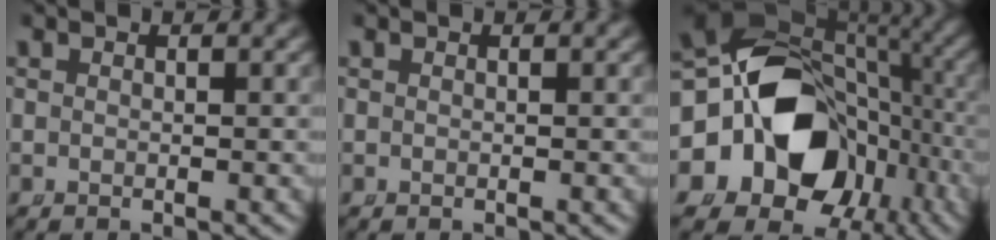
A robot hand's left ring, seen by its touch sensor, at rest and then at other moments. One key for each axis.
{"total": 0.0}
{"total": 22.2, "fx": -3.2, "fy": 17.5, "fz": 13.3, "tx": -0.232, "ty": -0.054, "tz": -0.043}